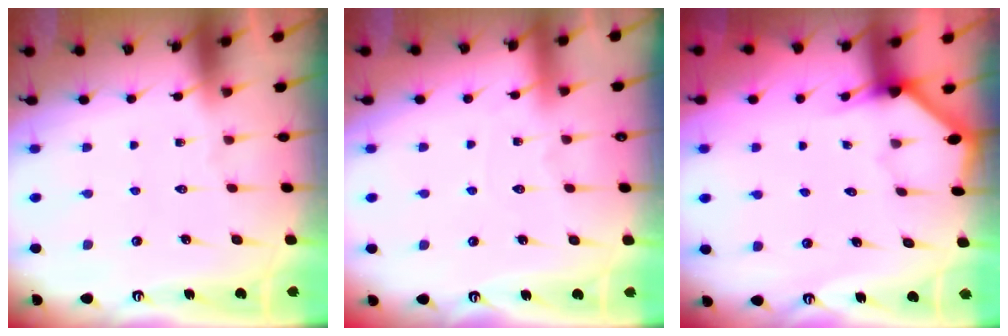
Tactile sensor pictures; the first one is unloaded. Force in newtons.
{"total": 2.7, "press": 2.7, "slide": 0.1}
{"total": 2.5, "press": 2.5, "slide": 0.2}